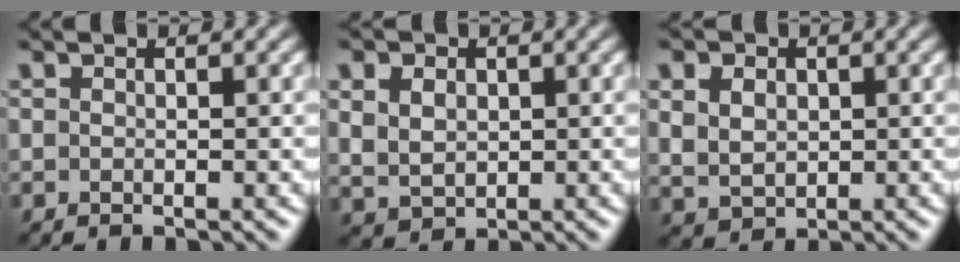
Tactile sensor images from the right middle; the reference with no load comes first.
{"total": 3.7, "force": [1.3, 2.8, 2.1], "torque": [-0.057, 0.014, 0.020]}
{"total": 4.2, "force": [1.4, 3.1, 2.4], "torque": [-0.058, 0.019, 0.018]}